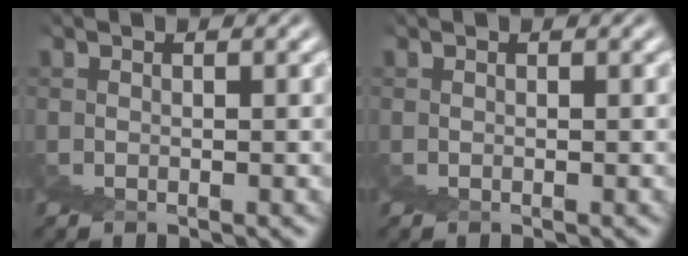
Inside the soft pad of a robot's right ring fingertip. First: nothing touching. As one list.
[{"total": 0.0}]